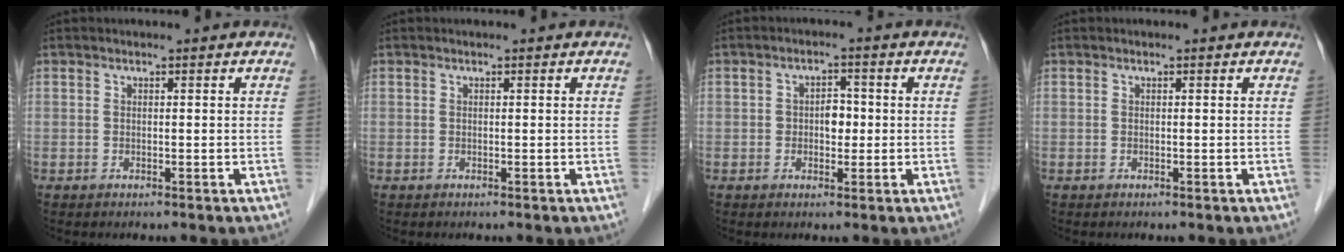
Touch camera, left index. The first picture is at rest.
{"total": 0.0}
{"total": 3.1, "force": [-0.2, 2.0, 2.3], "torque": [-0.035, 0.010, -0.003]}
{"total": 0.0}